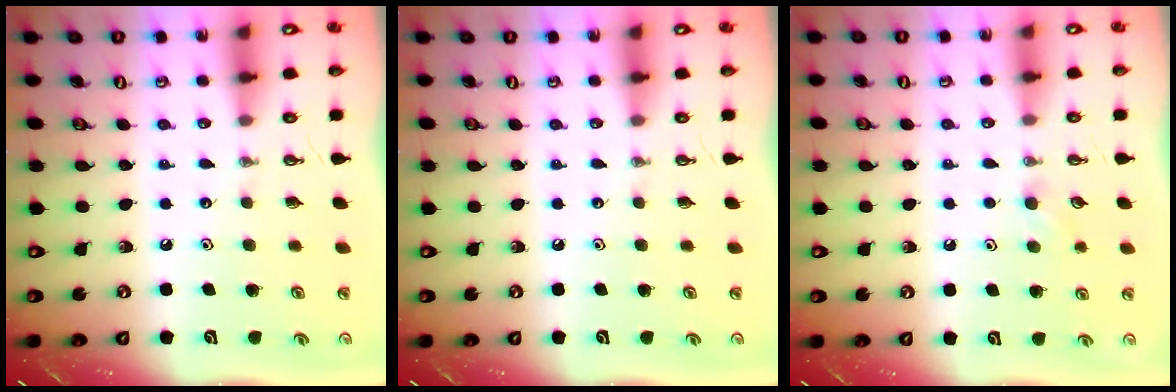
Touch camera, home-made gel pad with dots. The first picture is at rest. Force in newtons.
{"total": 0.0}
{"total": 4.3, "press": 4.1, "slide": 1.3}